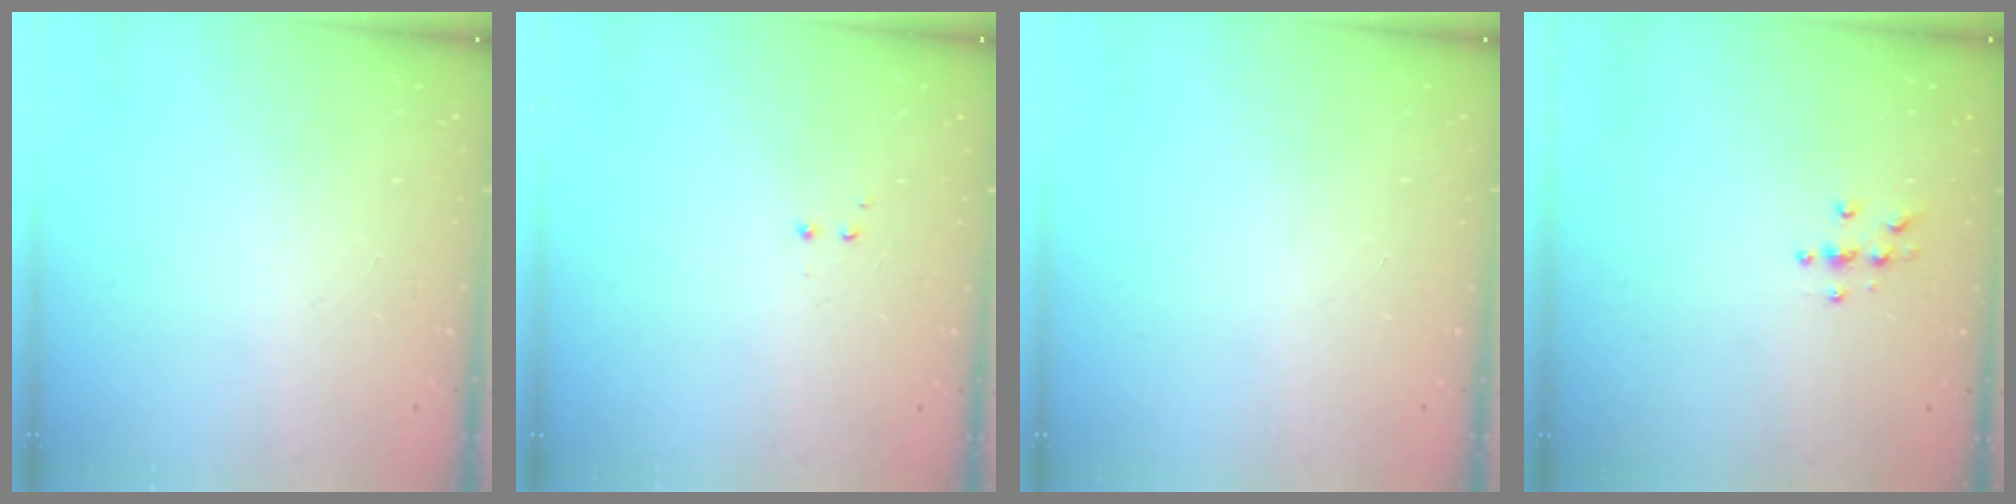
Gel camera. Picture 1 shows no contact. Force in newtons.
{"total": 1.2, "press": 1.0, "slide": 0.6}
{"total": 0.0}
{"total": 3.8, "press": 3.8, "slide": 0.5}